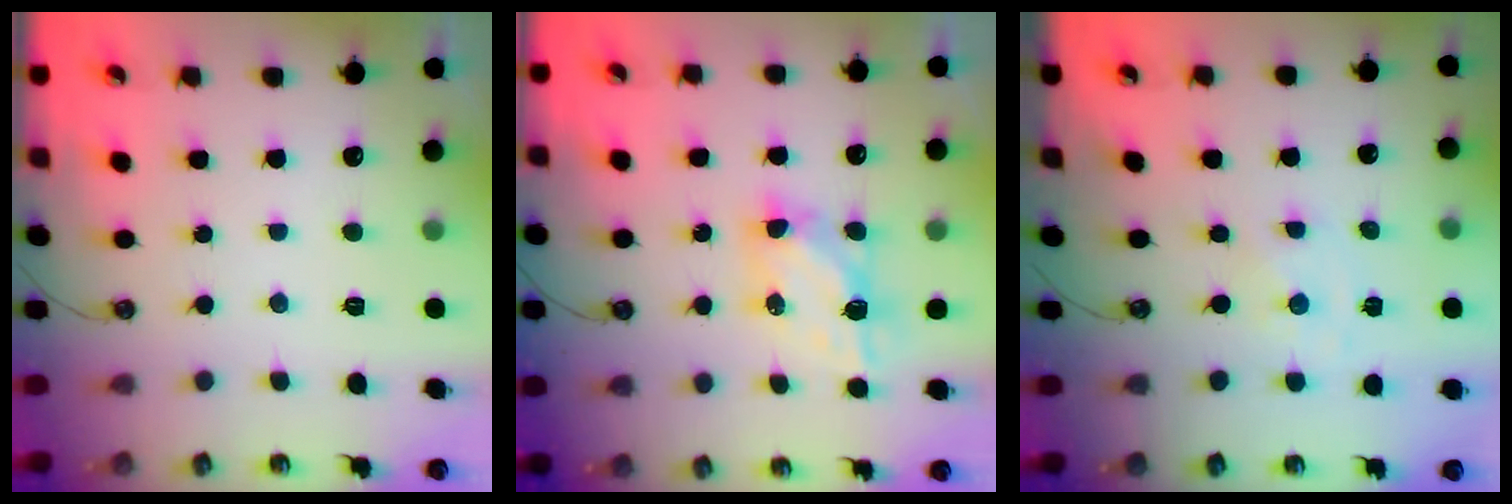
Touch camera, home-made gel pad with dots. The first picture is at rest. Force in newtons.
{"total": 6.3, "press": 6.3, "slide": 0.4}
{"total": 0.0}